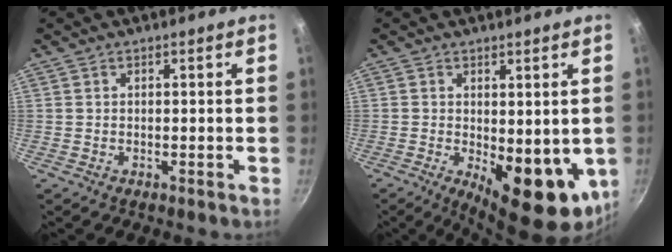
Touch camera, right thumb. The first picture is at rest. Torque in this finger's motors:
{"motor_torque": [-0.30, 0.79, 1.04, -1.10, 0.33]}